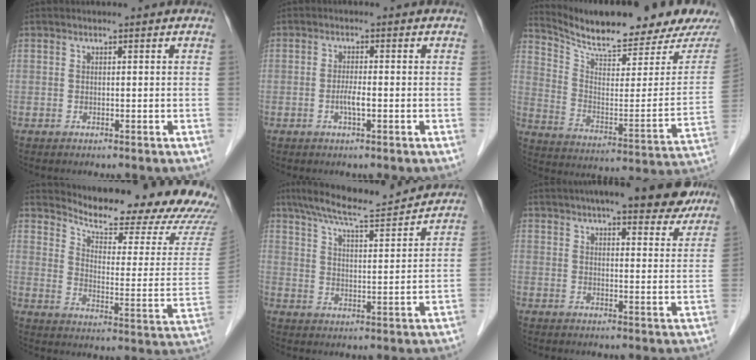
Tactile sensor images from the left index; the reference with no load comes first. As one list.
[{"total": 2.1, "force": [-0.7, 0.2, 2.0], "torque": [-0.040, 0.000, -0.013]}, {"total": 19.0, "force": [16.8, 1.6, 8.8], "torque": [-0.148, -0.048, 0.251]}, {"total": 22.1, "force": [20.3, 3.9, 7.6], "torque": [-0.108, -0.071, 0.251]}, {"total": 14.3, "force": [12.9, 0.6, 6.1], "torque": [-0.107, 0.011, 0.193]}, {"total": 18.1, "force": [14.9, 4.0, 9.5], "torque": [-0.126, 0.021, 0.184]}]